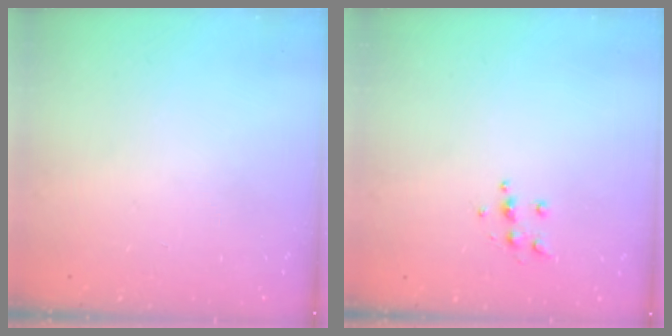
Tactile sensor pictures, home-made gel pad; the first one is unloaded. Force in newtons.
{"total": 6.7, "press": 6.7, "slide": 0.8}